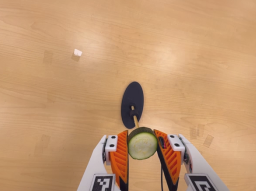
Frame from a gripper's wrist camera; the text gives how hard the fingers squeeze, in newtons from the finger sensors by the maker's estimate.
{"total": 9.1, "left": 8.5, "right": 9.8}